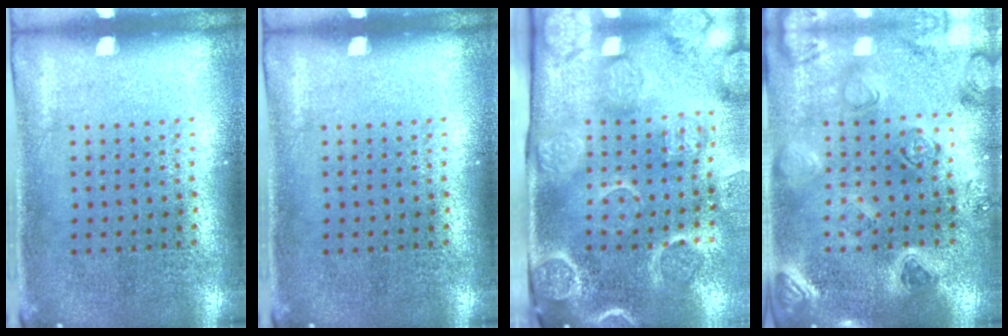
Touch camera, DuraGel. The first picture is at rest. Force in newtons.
{"total": 0.0}
{"total": 4.3, "press": 3.4, "slide": 2.6}
{"total": 2.2, "press": 2.2, "slide": 0.4}